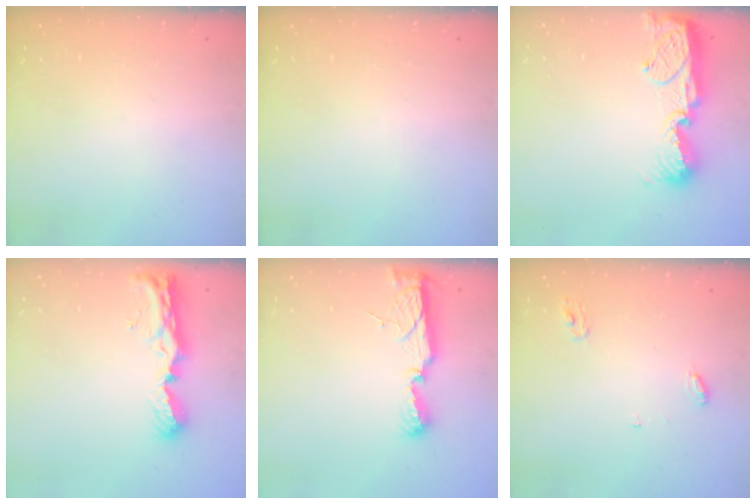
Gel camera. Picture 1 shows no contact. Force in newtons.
{"total": 0.0}
{"total": 11.6, "press": 11.5, "slide": 1.1}
{"total": 9.4, "press": 9.3, "slide": 1.2}
{"total": 8.1, "press": 8.1, "slide": 0.7}
{"total": 4.9, "press": 4.9, "slide": 0.3}